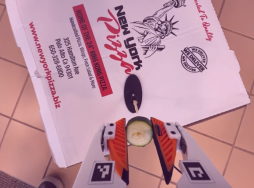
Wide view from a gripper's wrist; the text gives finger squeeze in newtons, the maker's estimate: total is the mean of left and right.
{"total": 8.1, "left": 8.4, "right": 7.8}